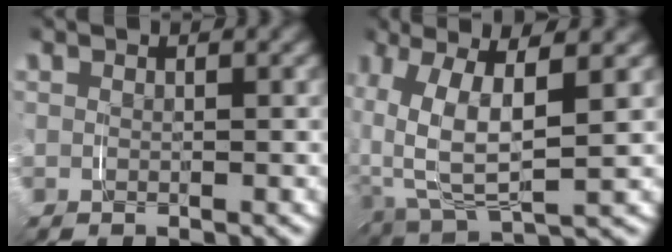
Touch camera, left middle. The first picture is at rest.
{"total": 5.2, "force": [1.6, 2.9, 3.9], "torque": [-0.075, 0.002, 0.021]}